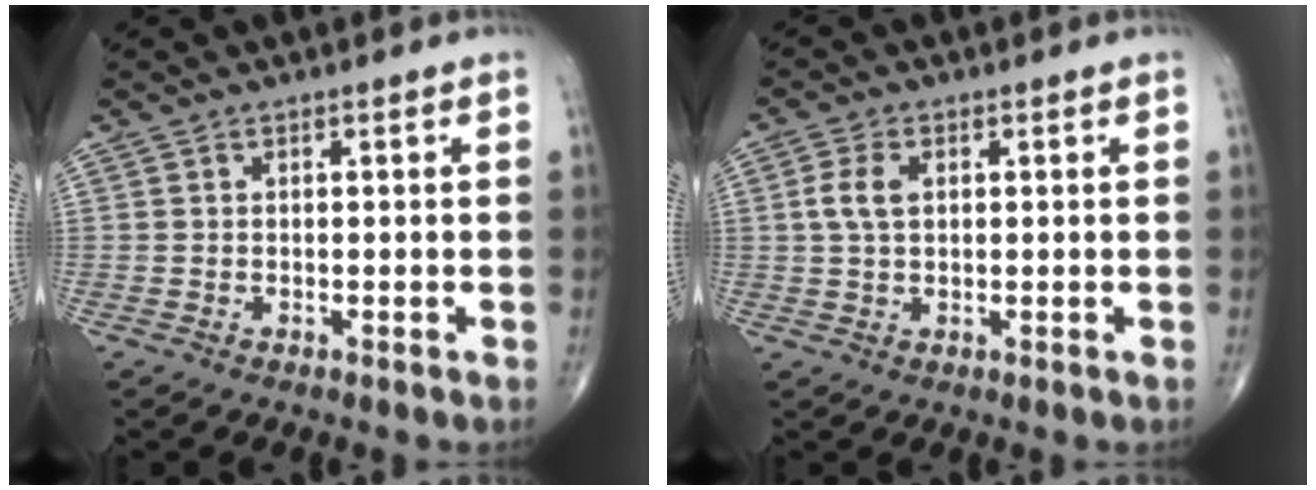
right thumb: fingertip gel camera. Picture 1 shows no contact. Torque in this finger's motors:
{"motor_torque": [0.07, 0.01, 1.13, 0.15, 0.14]}